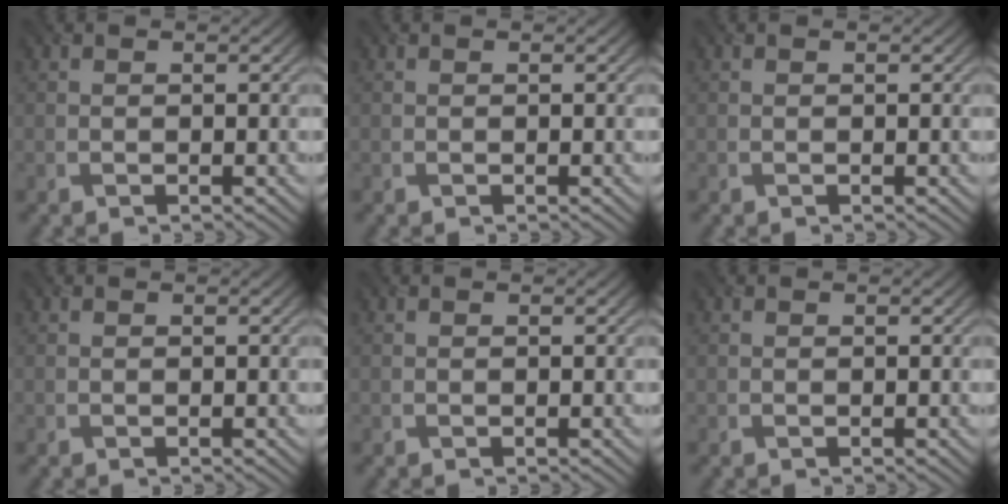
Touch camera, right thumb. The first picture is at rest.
{"total": 0.0}
{"total": 0.0}
{"total": 0.0}
{"total": 0.0}
{"total": 0.0}